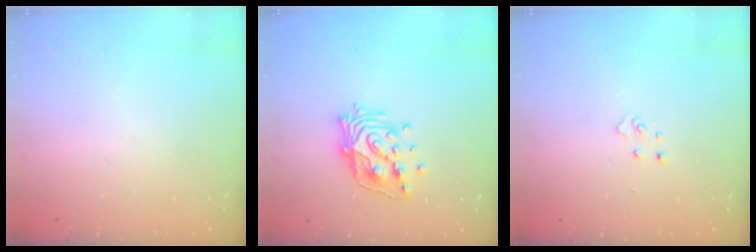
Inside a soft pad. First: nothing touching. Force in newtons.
{"total": 14.7, "press": 14.6, "slide": 1.3}
{"total": 3.4, "press": 3.4, "slide": 0.4}